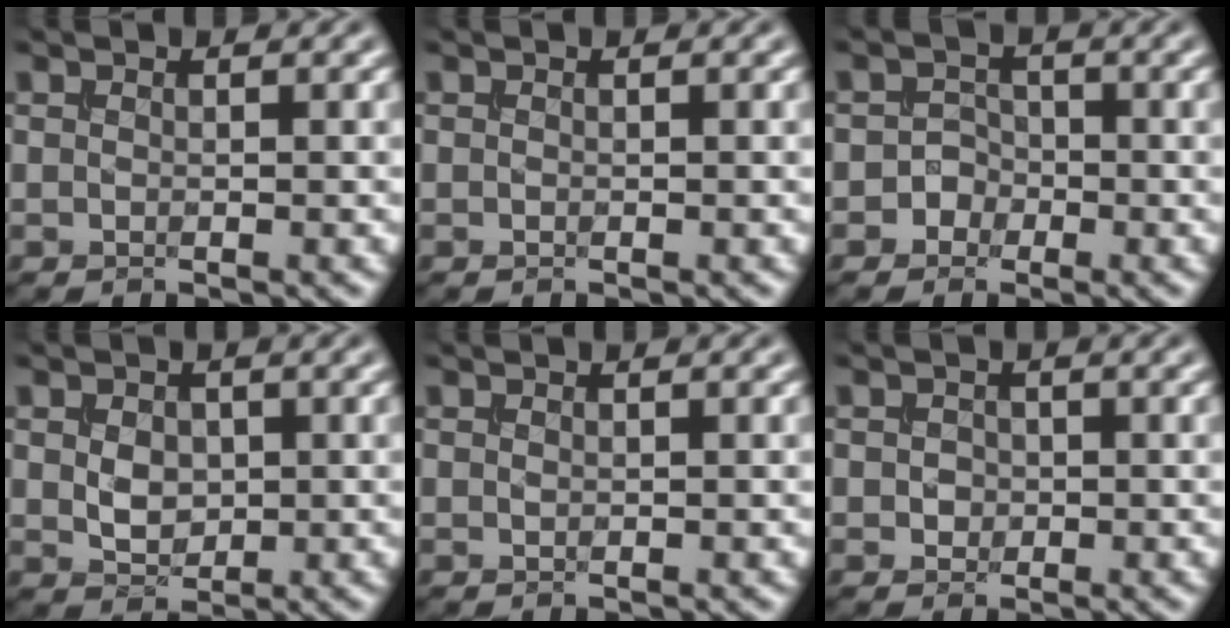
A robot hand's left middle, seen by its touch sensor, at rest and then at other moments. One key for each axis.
{"total": 0.0}
{"total": 1.6, "fx": -0.8, "fy": 1.4, "fz": 0.1, "tx": 0.020, "ty": 0.008, "tz": -0.022}
{"total": 2.2, "fx": 0.2, "fy": 1.7, "fz": 1.5, "tx": -0.033, "ty": -0.001, "tz": 0.004}
{"total": 0.0}
{"total": 1.0, "fx": -0.1, "fy": 0.9, "fz": 0.4, "tx": -0.008, "ty": -0.001, "tz": -0.003}